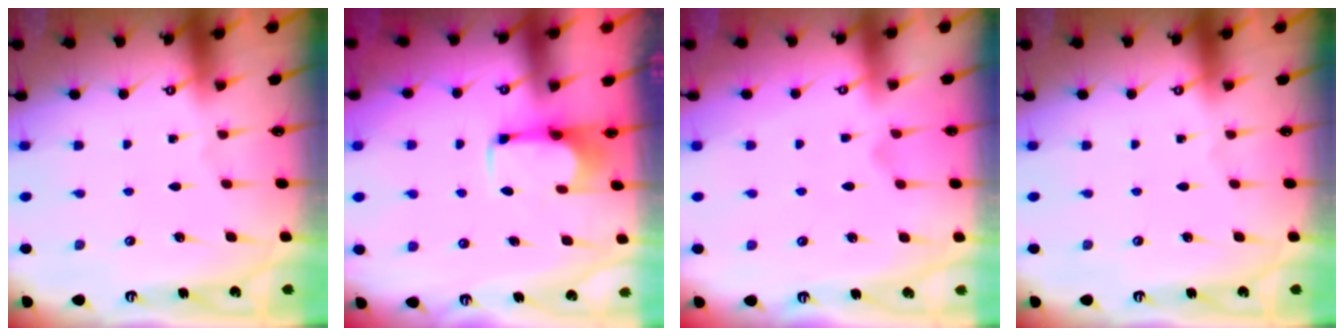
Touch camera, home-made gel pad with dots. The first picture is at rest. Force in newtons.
{"total": 2.8, "press": 2.6, "slide": 1.0}
{"total": 1.2, "press": 0.3, "slide": 1.1}
{"total": 0.0}